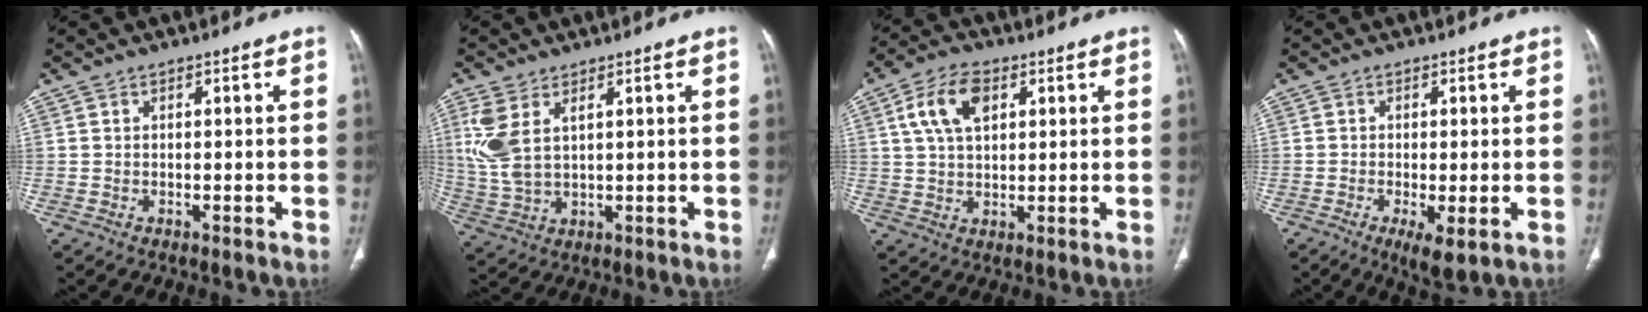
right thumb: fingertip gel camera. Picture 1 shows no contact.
{"total": 7.9, "force": [3.0, 4.1, 6.1], "torque": [-0.144, -0.001, 0.072]}
{"total": 9.1, "force": [3.3, 5.3, 6.7], "torque": [-0.119, 0.002, 0.058]}
{"total": 4.9, "force": [-1.7, 1.4, 4.3], "torque": [-0.079, -0.014, -0.026]}